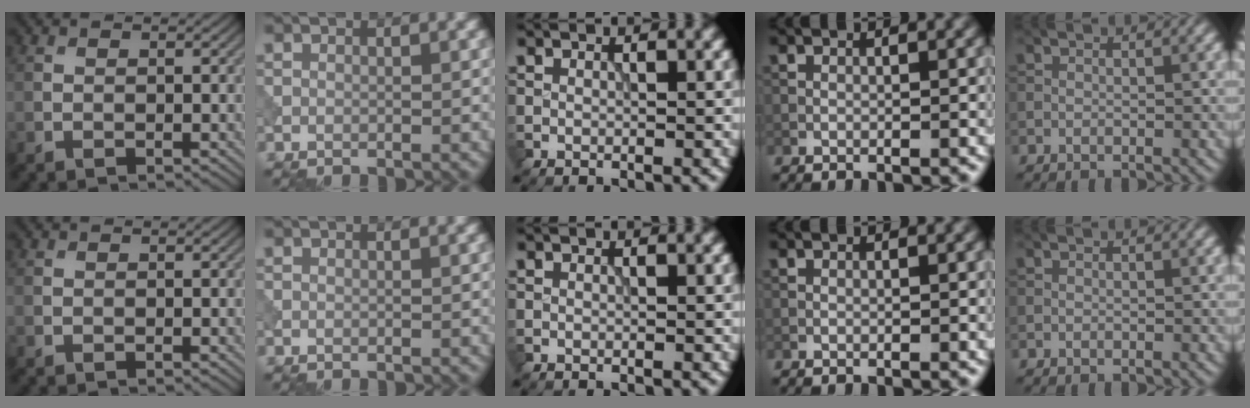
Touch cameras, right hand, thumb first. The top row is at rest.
{}